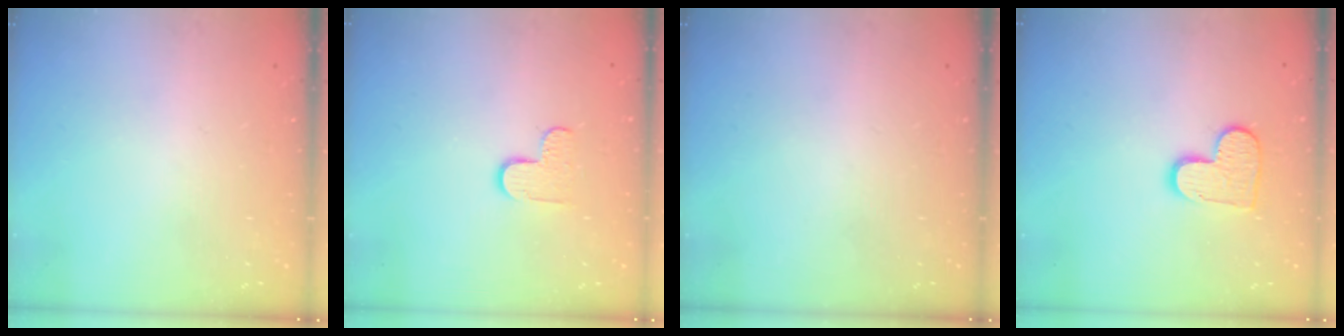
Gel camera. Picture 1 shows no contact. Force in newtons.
{"total": 5.5, "press": 5.5, "slide": 0.5}
{"total": 0.0}
{"total": 9.9, "press": 9.9, "slide": 0.3}